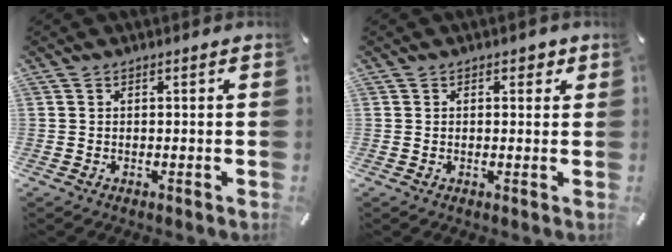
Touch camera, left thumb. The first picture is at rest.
{"total": 1.7, "force": [0.7, 1.2, 1.0], "torque": [0.003, -0.003, 0.005]}